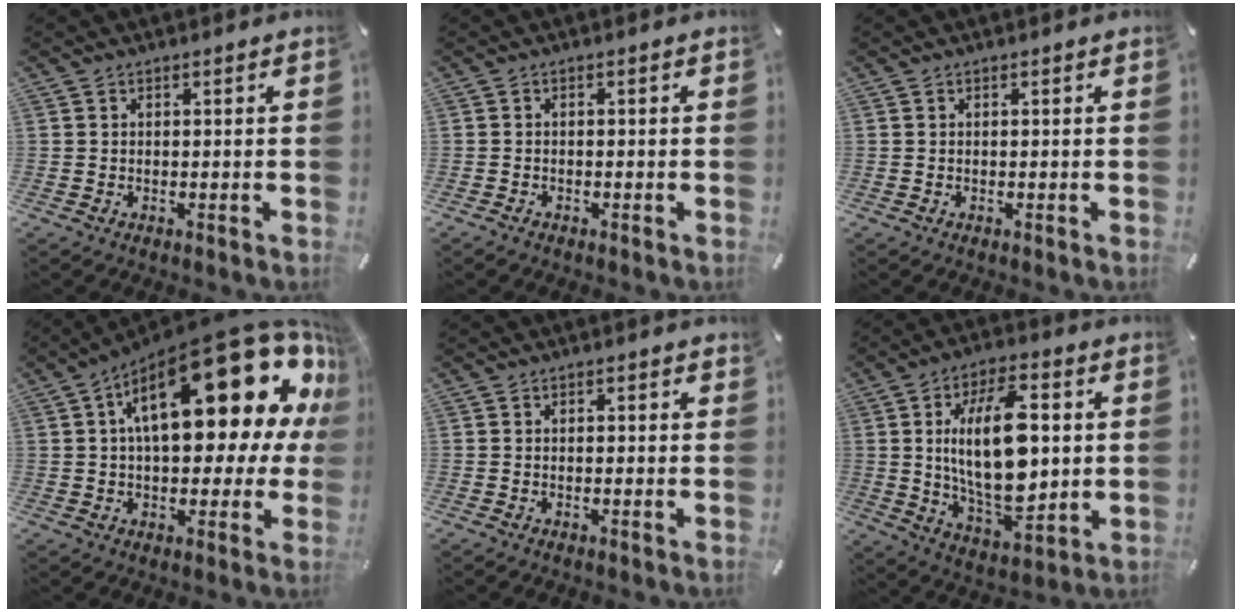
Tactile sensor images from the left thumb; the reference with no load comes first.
{"total": 0.7, "force": [-0.6, 0.3, 0.2], "torque": [-0.004, 0.002, -0.014]}
{"total": 0.0}
{"total": 27.8, "force": [10.4, 11.7, 22.9], "torque": [-0.344, -0.073, 0.170]}
{"total": 0.7, "force": [0.2, 0.3, 0.6], "torque": [-0.003, -0.001, 0.001]}
{"total": 20.1, "force": [2.6, 10.3, 17.1], "torque": [-0.317, -0.011, 0.038]}